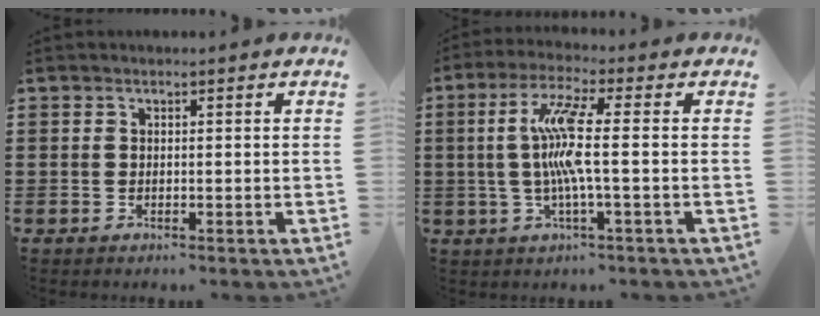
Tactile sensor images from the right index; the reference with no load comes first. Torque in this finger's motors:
{"motor_torque": [1.73, -0.40, 0.83, 0.21]}